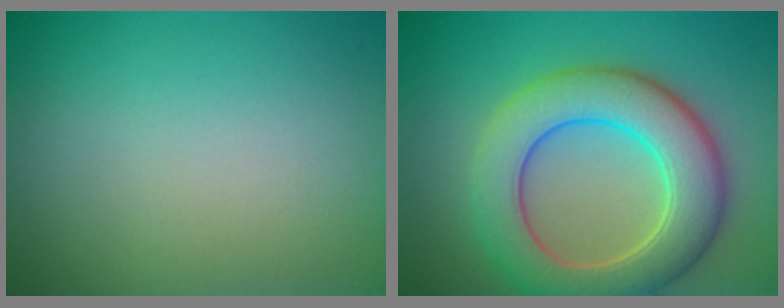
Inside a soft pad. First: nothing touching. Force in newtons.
{"total": 8.4, "press": 8.4, "slide": 0.5}